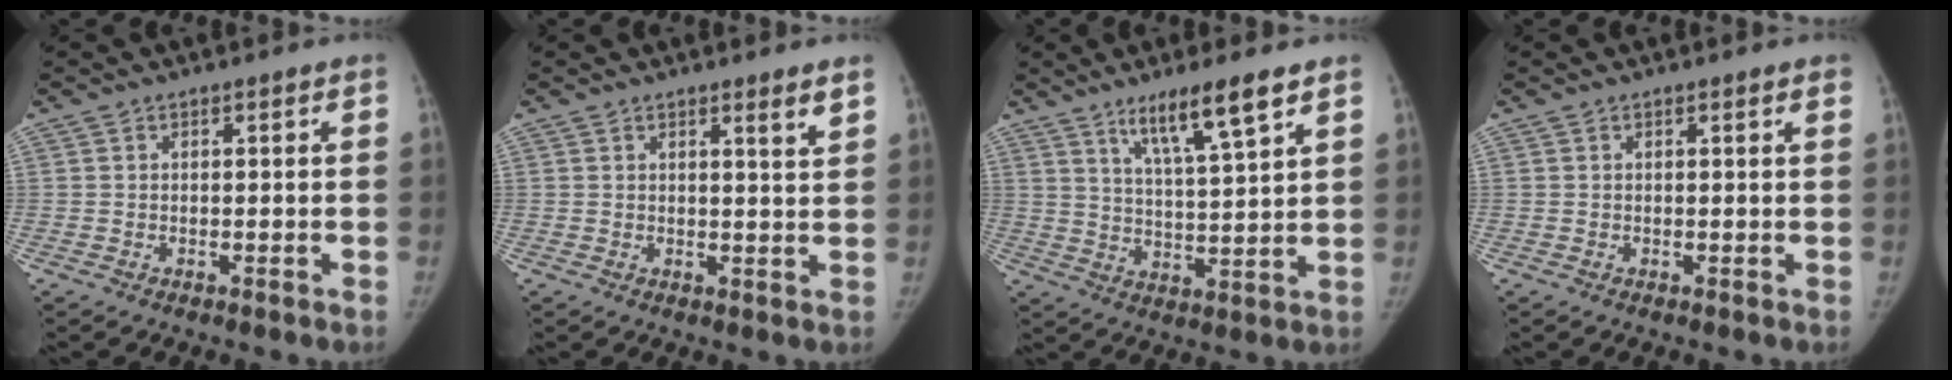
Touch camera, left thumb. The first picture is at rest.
{"total": 2.7, "force": [1.9, 0.0, 1.9], "torque": [-0.027, -0.017, 0.027]}
{"total": 9.9, "force": [6.3, 1.0, 7.6], "torque": [-0.129, -0.037, 0.114]}
{"total": 0.9, "force": [0.6, 0.0, 0.6], "torque": [-0.005, 0.002, 0.006]}